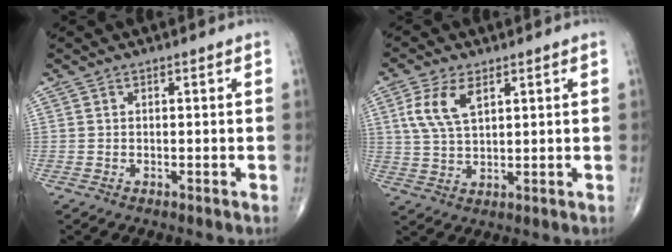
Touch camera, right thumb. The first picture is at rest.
{"total": 7.5, "force": [2.9, 3.8, 5.8], "torque": [-0.124, -0.003, 0.061]}